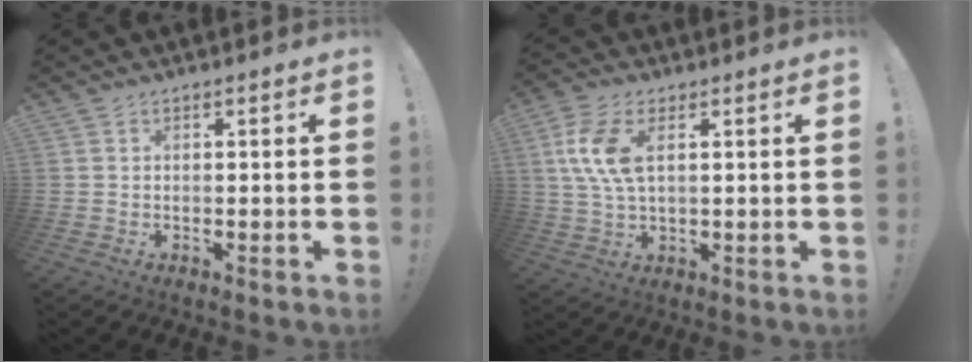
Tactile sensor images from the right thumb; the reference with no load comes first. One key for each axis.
{"total": 10.5, "fx": 2.9, "fy": 5.2, "fz": 8.7, "tx": -0.181, "ty": -0.003, "tz": 0.051}